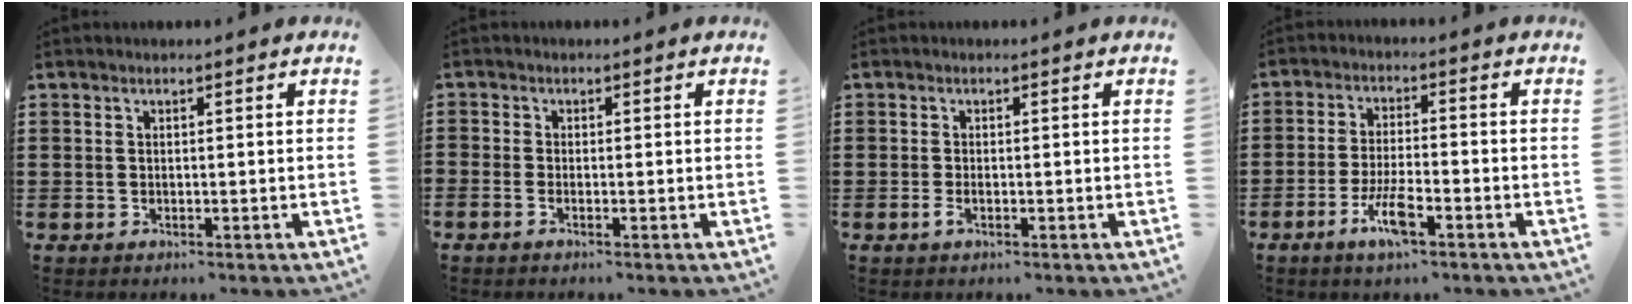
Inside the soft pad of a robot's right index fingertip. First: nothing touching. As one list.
[{"total": 0.8, "force": [-0.7, 0.1, 0.4], "torque": [-0.009, -0.004, -0.012]}, {"total": 1.4, "force": [-0.7, 0.3, 1.2], "torque": [-0.038, -0.010, -0.017]}, {"total": 6.1, "force": [-3.2, 1.4, 5.0], "torque": [-0.112, -0.009, -0.063]}]